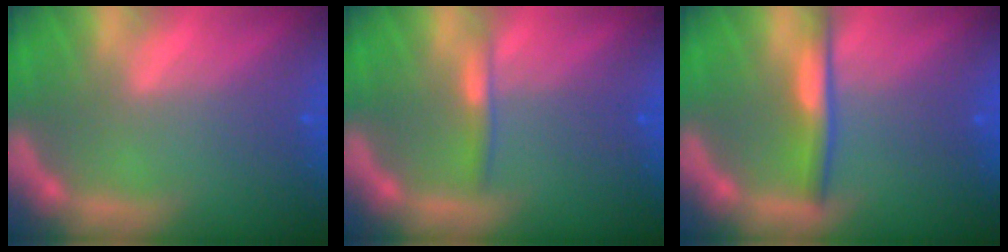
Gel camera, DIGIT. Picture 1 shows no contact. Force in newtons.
{"total": 1.4}
{"total": 3.0}